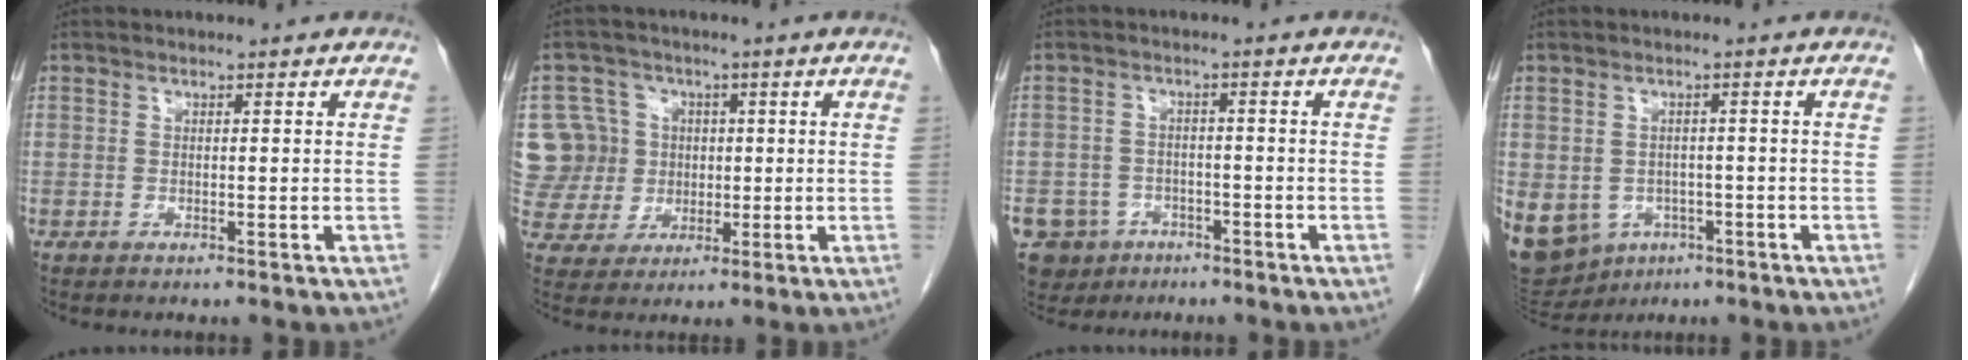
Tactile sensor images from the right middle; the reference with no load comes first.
{"total": 10.1, "force": [1.6, 9.9, 1.4], "torque": [-0.044, 0.038, 0.045]}
{"total": 8.4, "force": [-5.1, 6.4, 1.6], "torque": [-0.037, 0.004, -0.077]}
{"total": 22.2, "force": [-8.9, 18.2, 9.0], "torque": [-0.311, -0.008, -0.115]}